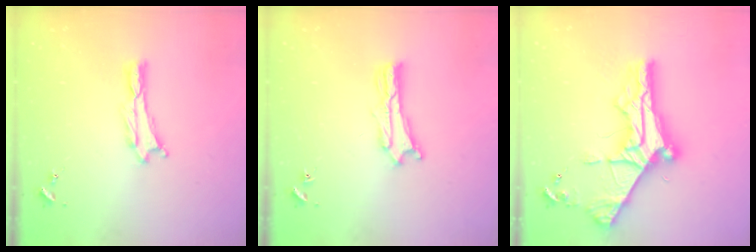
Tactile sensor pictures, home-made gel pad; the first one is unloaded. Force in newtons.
{"total": 2.5, "press": 2.5, "slide": 0.1}
{"total": 10.8, "press": 10.7, "slide": 1.2}